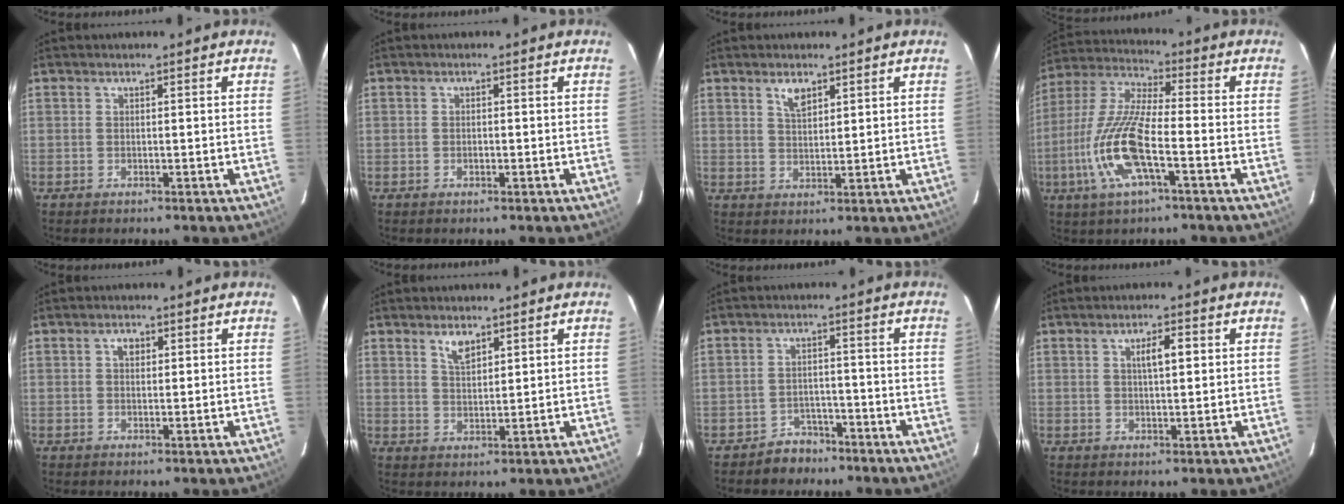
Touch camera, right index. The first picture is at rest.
{"total": 0.8, "force": [-0.3, 0.6, 0.4], "torque": [-0.005, 0.000, -0.004]}
{"total": 3.4, "force": [2.1, 1.5, 2.1], "torque": [-0.036, 0.003, 0.040]}
{"total": 15.0, "force": [-5.2, 3.2, 13.7], "torque": [-0.297, -0.009, -0.107]}
{"total": 1.8, "force": [0.6, 1.3, 1.1], "torque": [-0.017, 0.008, 0.009]}
{"total": 3.7, "force": [2.5, 1.6, 2.2], "torque": [-0.039, 0.001, 0.046]}
{"total": 4.9, "force": [-3.8, 3.1, 0.2], "torque": [-0.012, 0.022, -0.056]}
{"total": 3.7, "force": [1.1, 1.1, 3.4], "torque": [-0.058, 0.008, 0.018]}